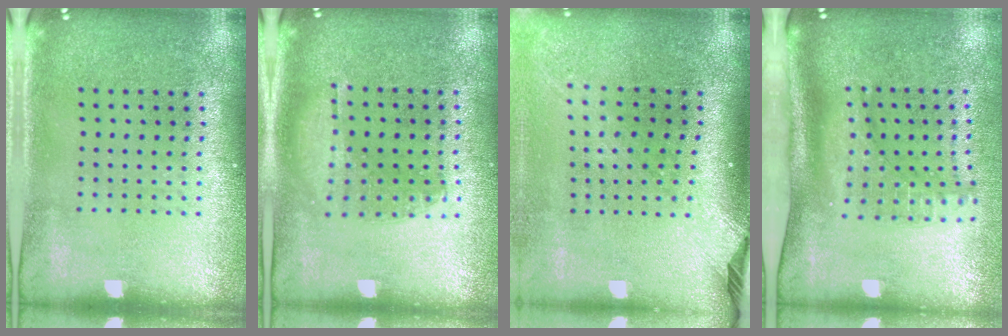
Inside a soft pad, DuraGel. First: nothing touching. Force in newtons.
{"total": 1.0, "press": 0.9, "slide": 0.4}
{"total": 2.3, "press": 1.7, "slide": 1.5}
{"total": 2.1, "press": 1.4, "slide": 1.6}